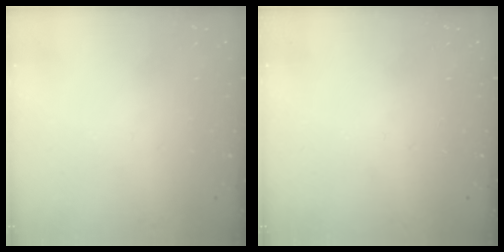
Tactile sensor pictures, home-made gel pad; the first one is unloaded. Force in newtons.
{"total": 0.0}